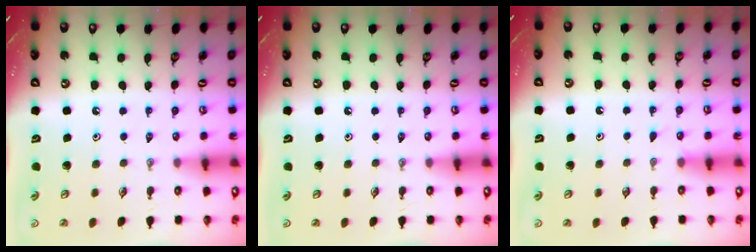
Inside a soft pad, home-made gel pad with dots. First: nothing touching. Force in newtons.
{"total": 0.0}
{"total": 3.0, "press": 3.0, "slide": 0.5}